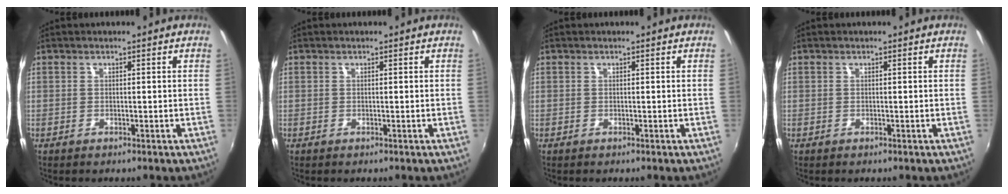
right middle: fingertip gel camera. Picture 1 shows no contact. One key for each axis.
{"total": 0.0}
{"total": 0.0}
{"total": 0.0}